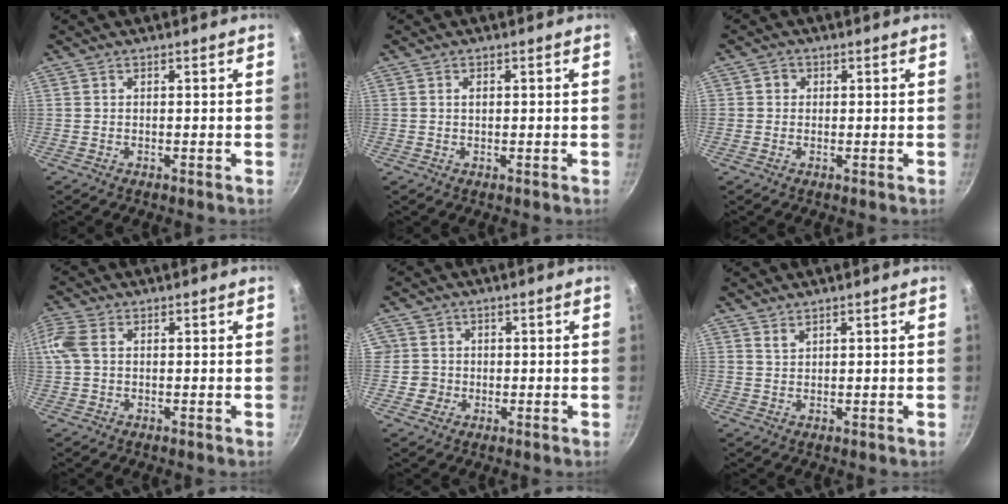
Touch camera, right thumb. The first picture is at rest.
{"total": 1.1, "force": [0.3, 0.7, 0.8], "torque": [-0.012, 0.001, 0.005]}
{"total": 2.0, "force": [0.3, 1.9, 0.5], "torque": [0.003, 0.002, 0.003]}
{"total": 5.3, "force": [1.1, 3.4, 3.8], "torque": [-0.120, 0.019, 0.021]}
{"total": 3.7, "force": [0.0, 3.7, -0.2], "torque": [0.036, 0.011, -0.003]}
{"total": 1.5, "force": [1.3, 0.5, 0.6], "torque": [-0.005, -0.009, 0.026]}